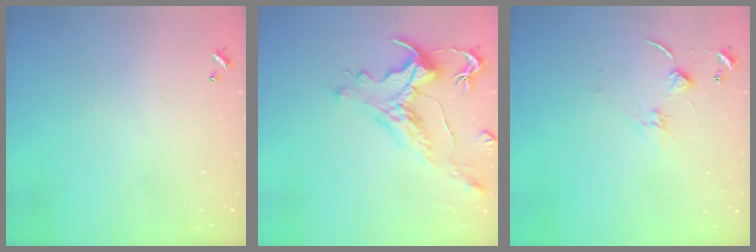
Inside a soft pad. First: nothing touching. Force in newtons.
{"total": 1.3, "press": 0.1, "slide": 1.3}
{"total": 0.6, "press": 0.5, "slide": 0.3}